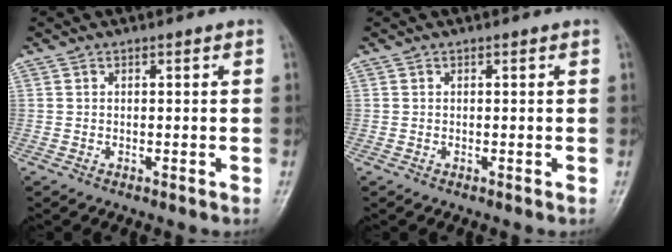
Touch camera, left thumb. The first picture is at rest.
{"total": 0.0}